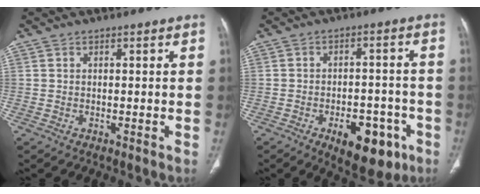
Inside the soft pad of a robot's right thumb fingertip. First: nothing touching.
{"total": 11.8, "force": [-5.6, 6.2, 8.4], "torque": [-0.082, 0.027, -0.066]}